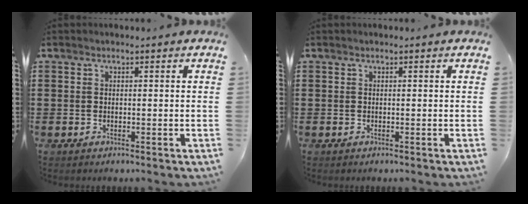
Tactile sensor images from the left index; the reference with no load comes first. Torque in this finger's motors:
{"motor_torque": [-0.01, 0.00, 0.00, 0.00]}